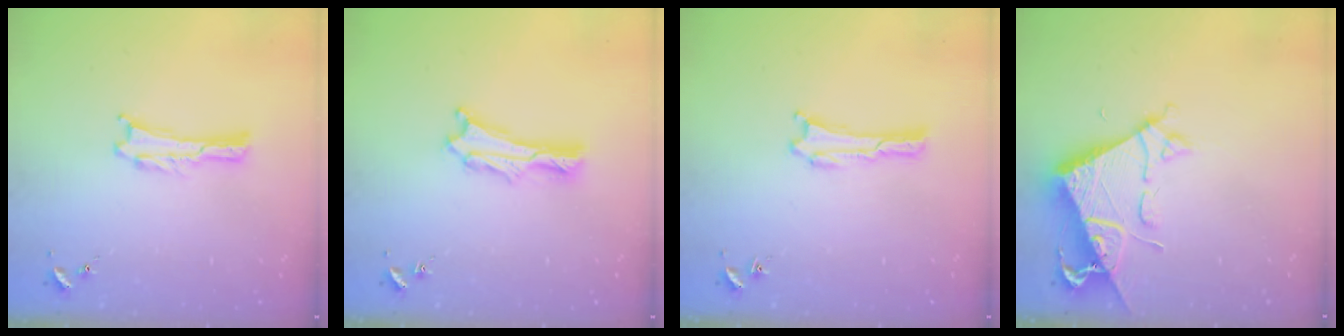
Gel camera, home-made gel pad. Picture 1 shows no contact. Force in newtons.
{"total": 1.5, "press": 1.4, "slide": 0.2}
{"total": 0.0}
{"total": 7.3, "press": 7.3, "slide": 0.6}